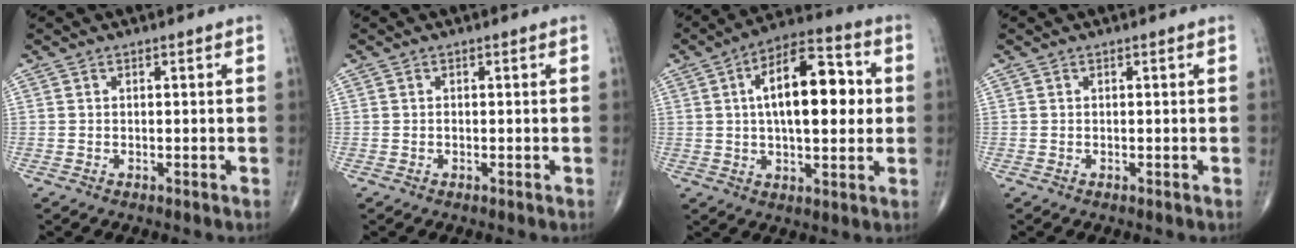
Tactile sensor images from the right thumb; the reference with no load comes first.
{"total": 0.0}
{"total": 16.8, "force": [2.4, 7.6, 14.8], "torque": [-0.209, 0.019, 0.032]}
{"total": 0.0}